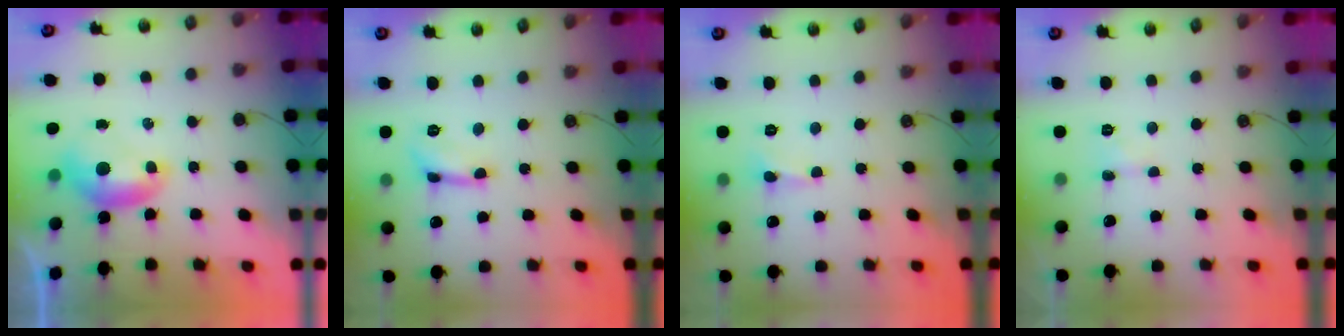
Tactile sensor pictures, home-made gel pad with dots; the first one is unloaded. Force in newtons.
{"total": 1.6, "press": 1.5, "slide": 0.4}
{"total": 0.6, "press": 0.5, "slide": 0.3}
{"total": 1.3, "press": 1.2, "slide": 0.4}